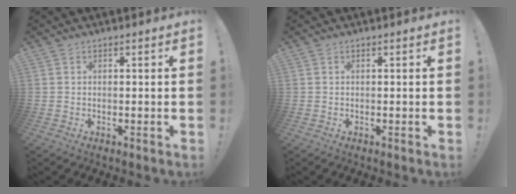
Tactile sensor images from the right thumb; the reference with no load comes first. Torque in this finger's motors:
{"motor_torque": [-0.04, 0.03, 0.01, 0.01, 0.00]}